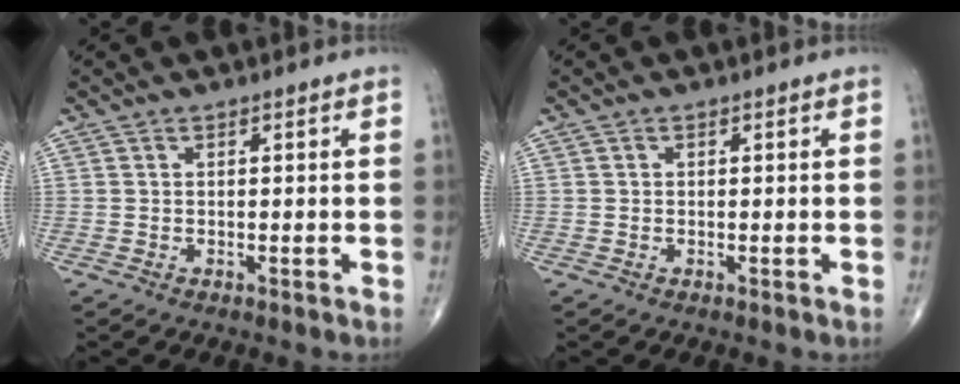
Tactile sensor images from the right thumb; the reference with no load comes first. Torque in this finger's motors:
{"motor_torque": [0.17, -0.26, -0.29, -0.20, -0.02]}